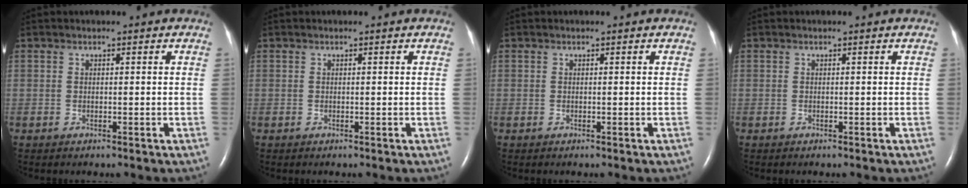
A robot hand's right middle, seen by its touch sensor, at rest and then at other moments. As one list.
[{"total": 0.0}, {"total": 0.0}, {"total": 0.0}]